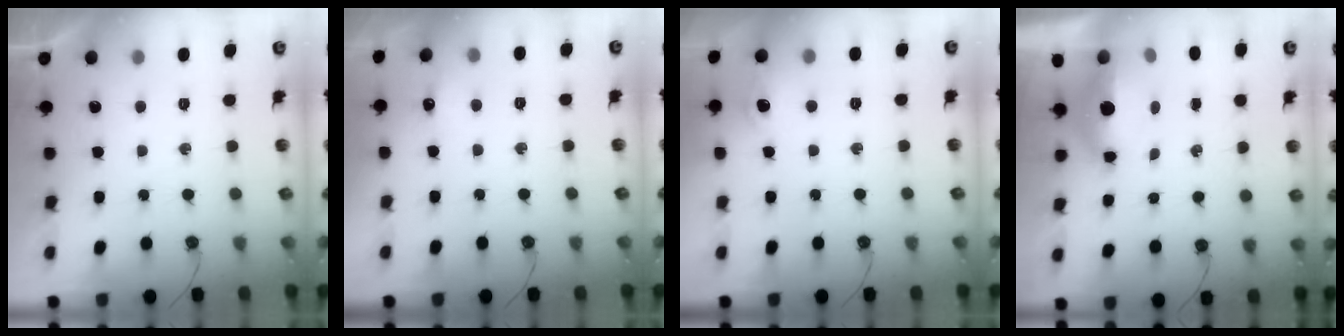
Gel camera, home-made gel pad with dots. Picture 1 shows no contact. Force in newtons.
{"total": 4.8, "press": 4.8, "slide": 0.7}
{"total": 7.9, "press": 7.8, "slide": 1.0}
{"total": 14.6, "press": 8.2, "slide": 12.0}